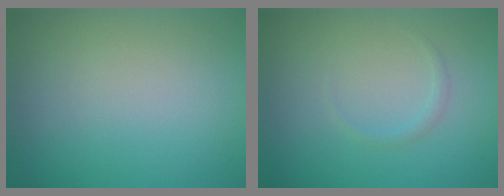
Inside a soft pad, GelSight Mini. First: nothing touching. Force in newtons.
{"total": 0.7, "press": 0.7, "slide": 0.0}